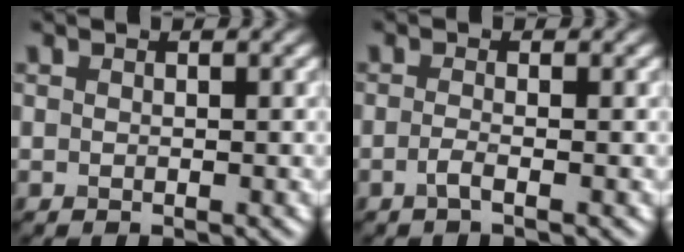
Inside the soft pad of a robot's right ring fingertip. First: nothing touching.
{"total": 1.2, "force": [-0.7, 0.0, 1.0], "torque": [-0.026, -0.001, -0.015]}